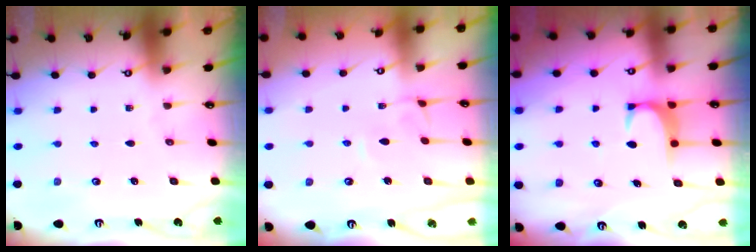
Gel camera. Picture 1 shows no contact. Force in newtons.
{"total": 3.9, "press": 3.9, "slide": 0.1}
{"total": 2.0, "press": 1.9, "slide": 0.5}